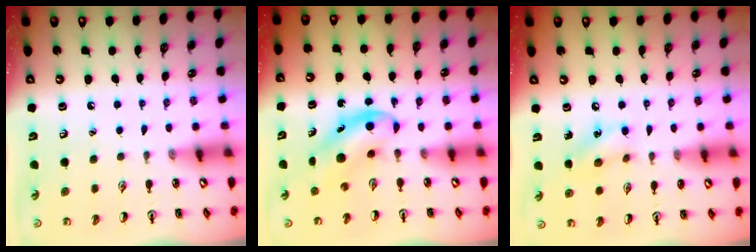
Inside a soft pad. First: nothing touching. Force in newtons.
{"total": 5.4, "press": 5.4, "slide": 0.6}
{"total": 8.4, "press": 8.3, "slide": 1.2}